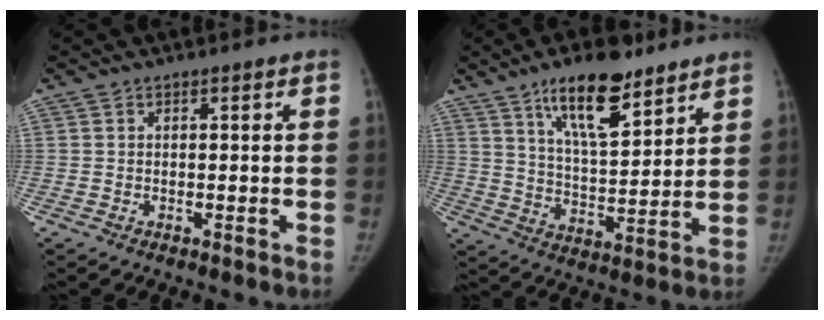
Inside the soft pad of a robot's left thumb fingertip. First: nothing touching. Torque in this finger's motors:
{"motor_torque": [1.05, -0.25, 1.39, -1.22, 0.30]}